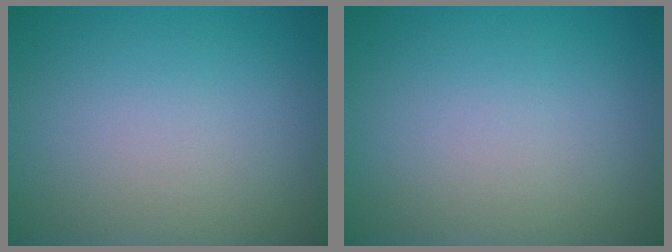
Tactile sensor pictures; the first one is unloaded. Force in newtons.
{"total": 0.0}